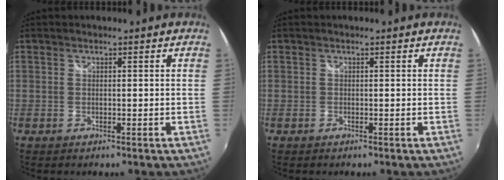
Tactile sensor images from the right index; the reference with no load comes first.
{"total": 0.0}